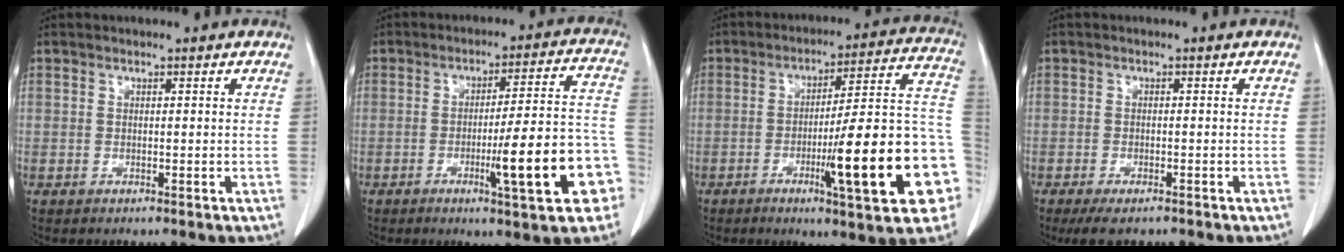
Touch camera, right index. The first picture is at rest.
{"total": 13.6, "force": [-4.9, 1.4, 12.6], "torque": [-0.173, 0.018, -0.062]}
{"total": 19.5, "force": [-6.3, 1.4, 18.4], "torque": [-0.198, 0.018, -0.083]}
{"total": 5.6, "force": [-4.5, 1.5, 3.0], "torque": [-0.043, -0.010, -0.065]}